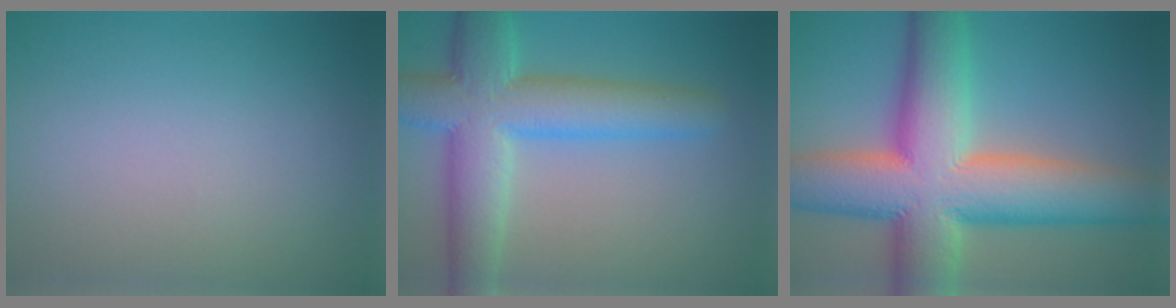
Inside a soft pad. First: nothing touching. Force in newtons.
{"total": 8.6, "press": 8.6, "slide": 0.3}
{"total": 15.0, "press": 15.0, "slide": 0.8}